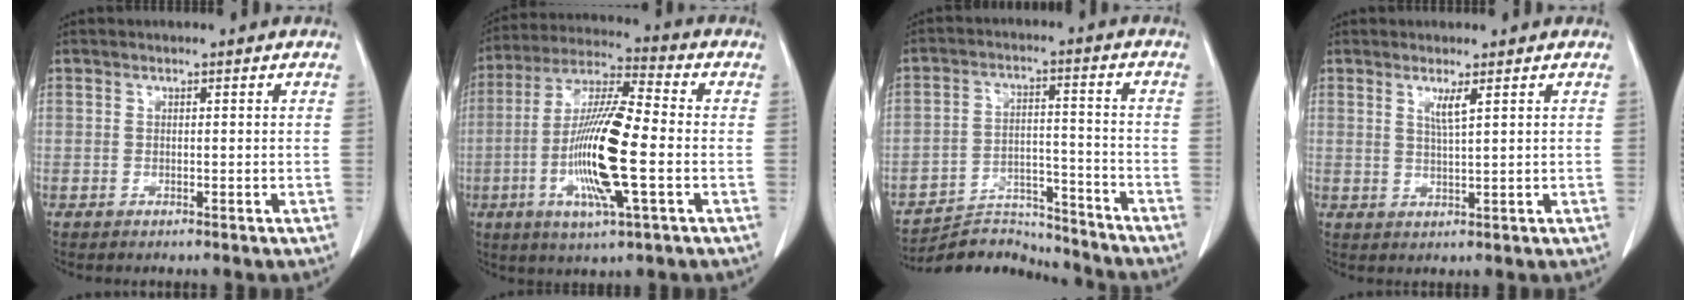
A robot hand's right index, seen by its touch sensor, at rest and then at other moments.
{"total": 15.5, "force": [-3.1, 1.5, 15.1], "torque": [-0.297, -0.008, -0.062]}
{"total": 9.3, "force": [-9.0, 1.8, -1.4], "torque": [0.033, 0.036, -0.151]}
{"total": 2.2, "force": [1.2, -0.3, 1.9], "torque": [-0.036, -0.007, 0.023]}